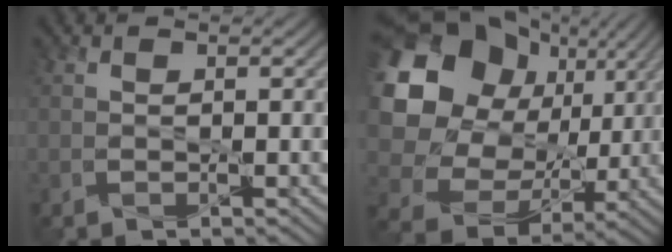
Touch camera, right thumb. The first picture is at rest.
{"total": 18.5, "force": [4.9, 15.1, 9.6], "torque": [-0.250, 0.015, 0.106]}